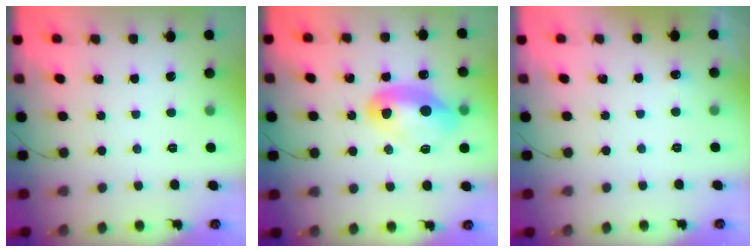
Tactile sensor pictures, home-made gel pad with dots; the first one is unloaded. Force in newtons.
{"total": 12.2, "press": 12.2, "slide": 1.0}
{"total": 2.5, "press": 2.2, "slide": 1.1}